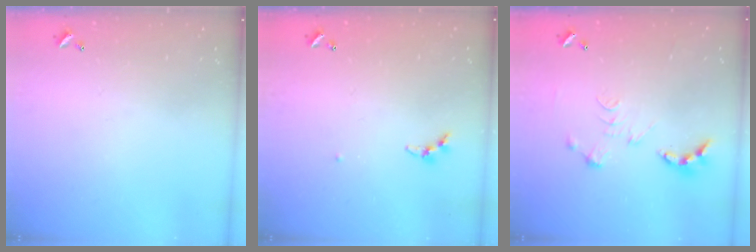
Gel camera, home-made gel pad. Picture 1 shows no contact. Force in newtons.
{"total": 4.0, "press": 3.9, "slide": 0.5}
{"total": 0.0}